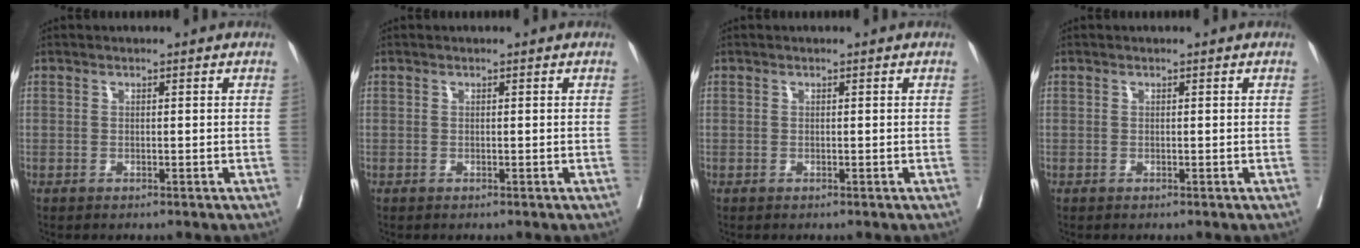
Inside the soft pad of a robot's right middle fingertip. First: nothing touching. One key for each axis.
{"total": 0.0}
{"total": 0.0}
{"total": 0.0}